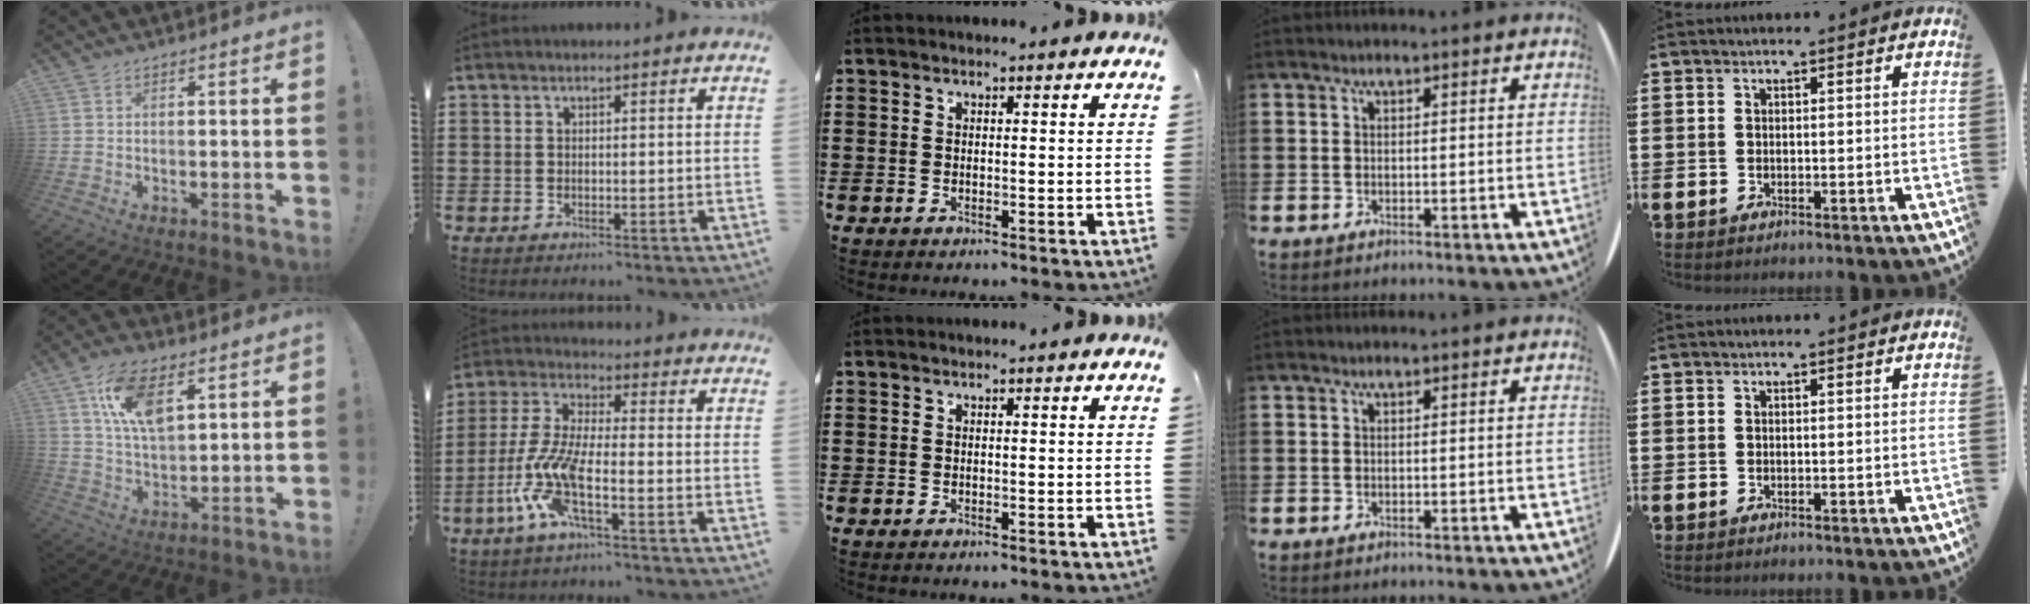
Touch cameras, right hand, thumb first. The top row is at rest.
{"thumb": {"total": 13.8, "force": [6.3, 7.0, 10.1], "torque": [-0.174, -0.009, 0.117]}, "index": {"total": 8.9, "force": [-4.1, 2.2, 7.6], "torque": [-0.200, -0.027, -0.086]}}